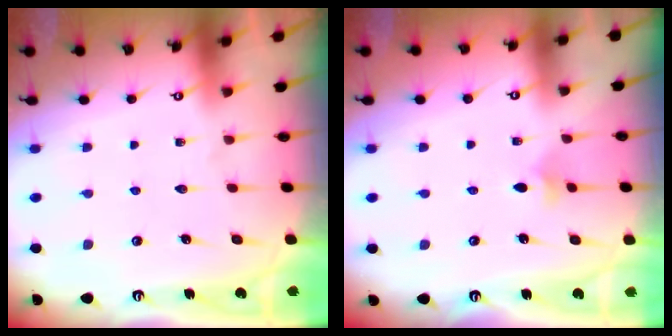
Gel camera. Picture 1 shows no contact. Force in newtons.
{"total": 3.9, "press": 3.8, "slide": 1.0}